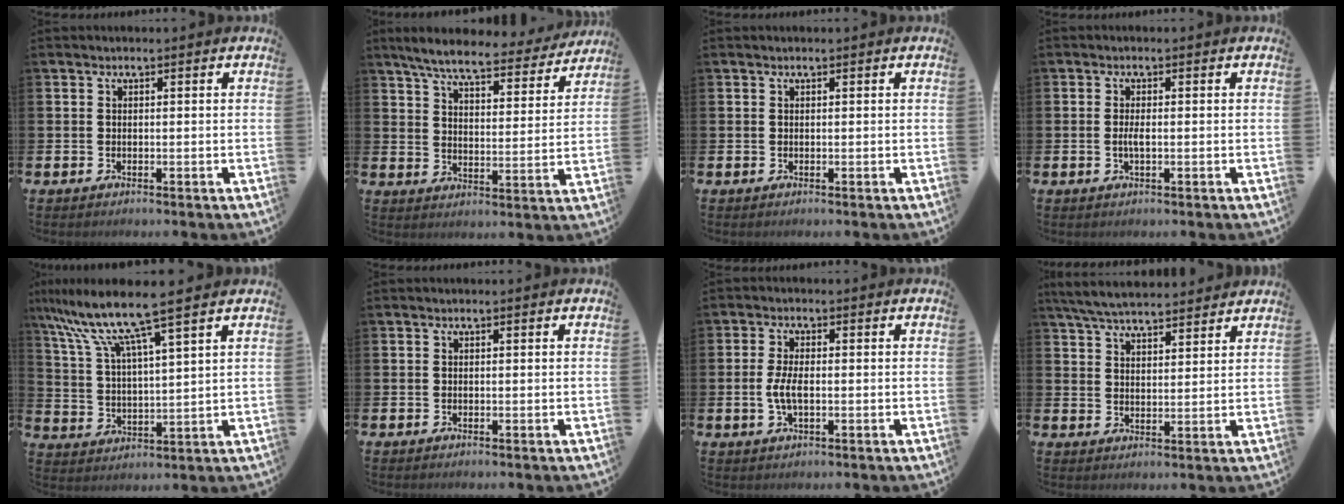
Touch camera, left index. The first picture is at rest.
{"total": 7.1, "force": [6.5, 1.0, 2.8], "torque": [-0.076, -0.037, 0.108]}
{"total": 0.0}
{"total": 1.6, "force": [-0.2, 0.5, 1.5], "torque": [-0.020, -0.003, -0.007]}
{"total": 10.0, "force": [8.2, 0.5, 5.7], "torque": [-0.143, -0.036, 0.139]}
{"total": 0.0}
{"total": 3.6, "force": [-0.4, 1.5, 3.3], "torque": [-0.058, -0.002, -0.013]}
{"total": 5.8, "force": [5.6, 0.7, 1.3], "torque": [-0.046, -0.023, 0.102]}